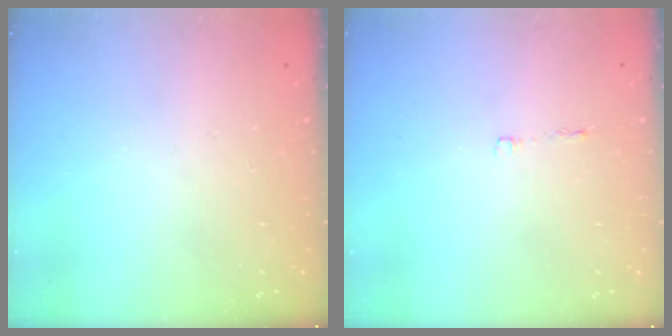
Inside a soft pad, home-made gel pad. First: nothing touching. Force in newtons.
{"total": 2.5, "press": 2.4, "slide": 0.4}